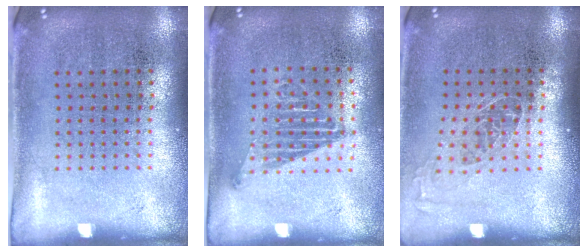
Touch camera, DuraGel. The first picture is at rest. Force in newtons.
{"total": 1.1, "press": 1.0, "slide": 0.6}
{"total": 1.0, "press": 0.9, "slide": 0.5}